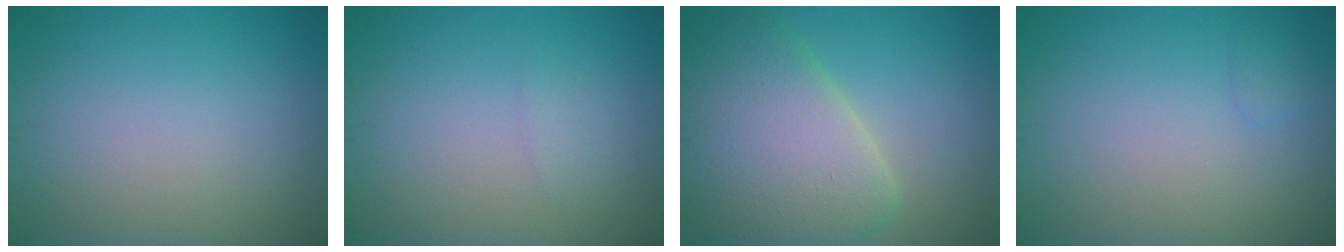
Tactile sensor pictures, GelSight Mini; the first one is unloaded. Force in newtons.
{"total": 0.8, "press": 0.8, "slide": 0.1}
{"total": 8.7, "press": 8.6, "slide": 0.7}
{"total": 0.6, "press": 0.6, "slide": 0.1}